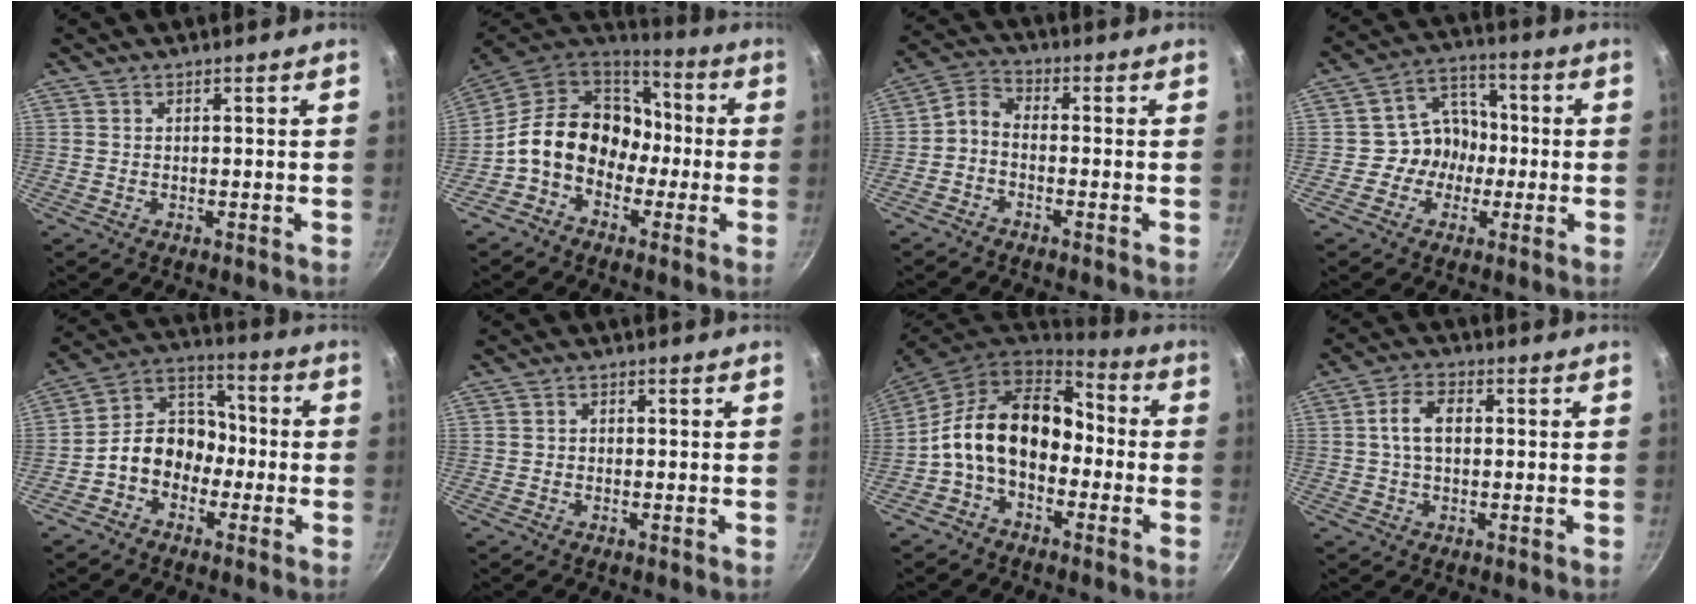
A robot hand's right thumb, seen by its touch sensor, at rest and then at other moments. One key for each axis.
{"total": 16.9, "fx": -2.3, "fy": 13.4, "fz": 10.0, "tx": -0.134, "ty": 0.058, "tz": -0.058}
{"total": 4.0, "fx": -1.7, "fy": 2.3, "fz": 2.8, "tx": -0.068, "ty": 0.031, "tz": -0.047}
{"total": 9.0, "fx": -1.4, "fy": 8.0, "fz": 4.0, "tx": -0.015, "ty": 0.029, "tz": -0.036}
{"total": 11.0, "fx": -3.5, "fy": 8.7, "fz": 5.7, "tx": -0.051, "ty": 0.057, "tz": -0.085}
{"total": 1.1, "fx": -0.3, "fy": 0.9, "fz": 0.5, "tx": -0.007, "ty": 0.005, "tz": -0.007}
{"total": 15.2, "fx": -2.0, "fy": 10.4, "fz": 10.9, "tx": -0.161, "ty": 0.051, "tz": -0.055}
{"total": 6.5, "fx": 0.6, "fy": 4.1, "fz": 5.0, "tx": -0.086, "ty": 0.016, "tz": 0.004}